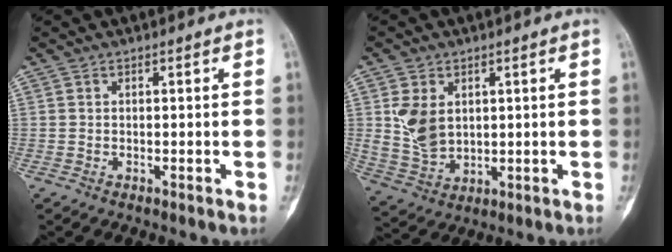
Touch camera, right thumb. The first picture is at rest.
{"total": 8.5, "force": [1.8, 6.0, 5.7], "torque": [-0.097, -0.011, 0.051]}